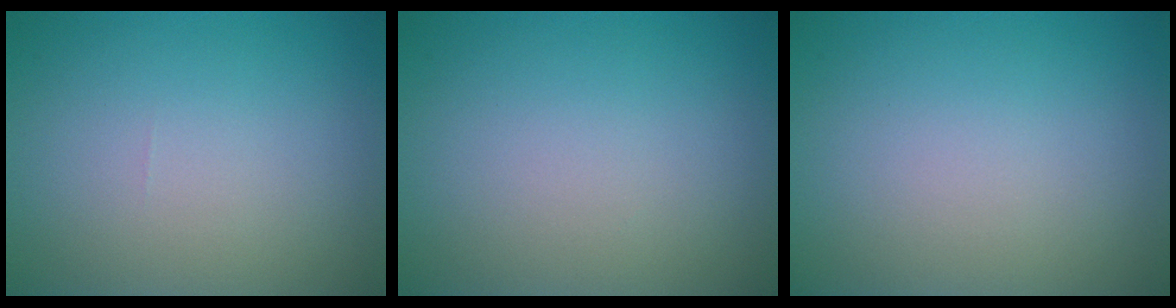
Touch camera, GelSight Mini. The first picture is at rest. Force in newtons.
{"total": 0.0}
{"total": 0.0}